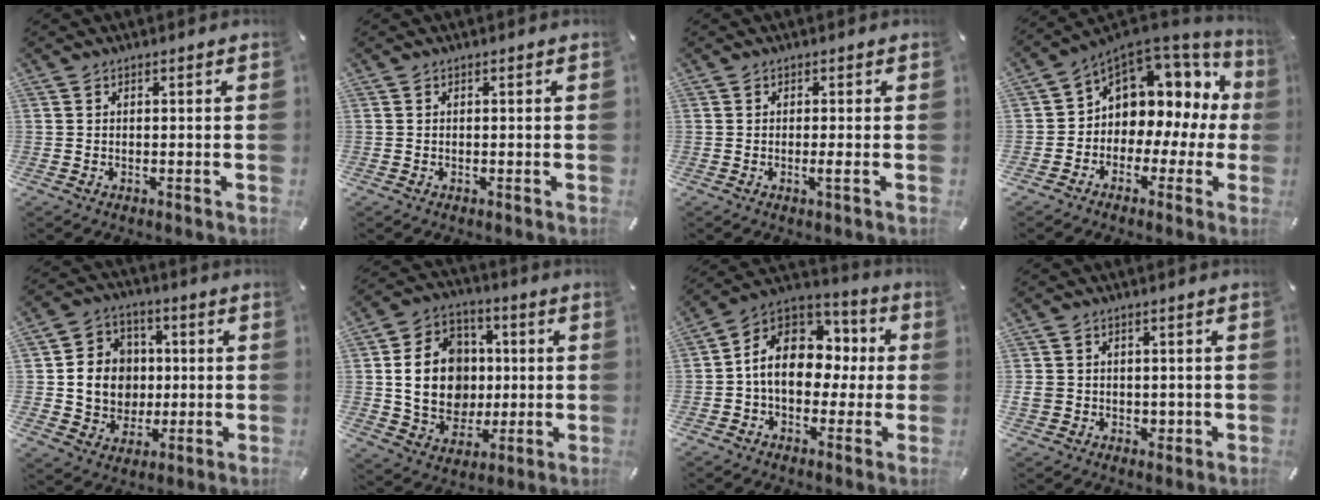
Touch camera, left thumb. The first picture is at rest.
{"total": 0.0}
{"total": 1.8, "force": [-0.4, 0.1, 1.7], "torque": [-0.030, -0.006, -0.006]}
{"total": 8.2, "force": [2.6, 7.0, 3.3], "torque": [-0.056, -0.036, 0.046]}
{"total": 11.3, "force": [0.2, 10.7, 3.7], "torque": [-0.071, 0.006, 0.015]}
{"total": 17.1, "force": [0.7, 14.5, 9.1], "torque": [-0.181, 0.011, 0.022]}
{"total": 13.7, "force": [0.8, 10.8, 8.5], "torque": [-0.153, -0.003, 0.017]}
{"total": 3.9, "force": [0.1, 3.8, 0.8], "torque": [-0.015, 0.002, 0.001]}